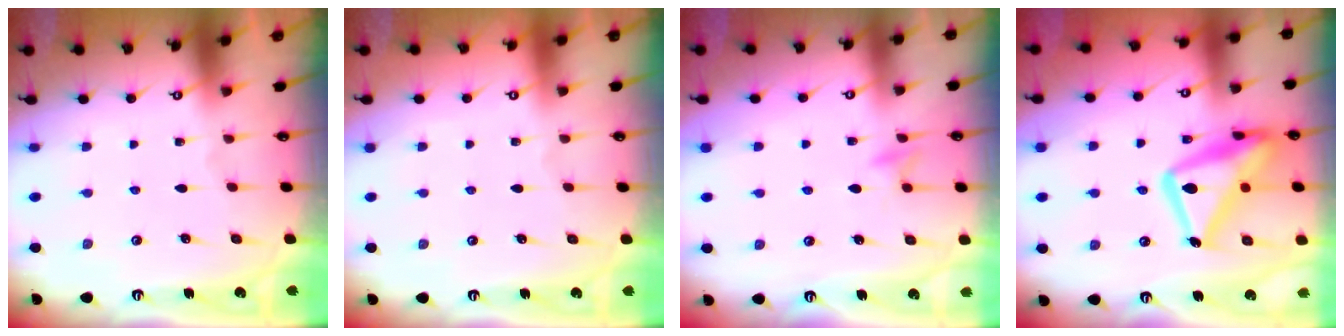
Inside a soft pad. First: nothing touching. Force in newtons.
{"total": 4.0, "press": 4.0, "slide": 0.1}
{"total": 5.6, "press": 5.6, "slide": 0.7}
{"total": 20.4, "press": 20.4, "slide": 1.7}